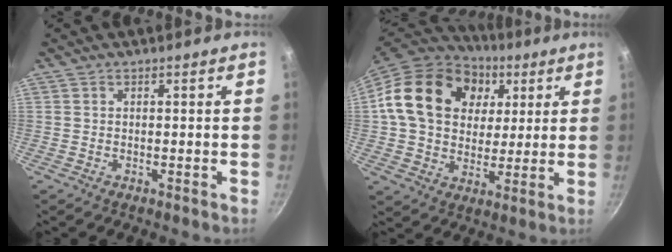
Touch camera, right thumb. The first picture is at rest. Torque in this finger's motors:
{"motor_torque": [0.26, 1.47, 0.83, -0.64, 0.46]}